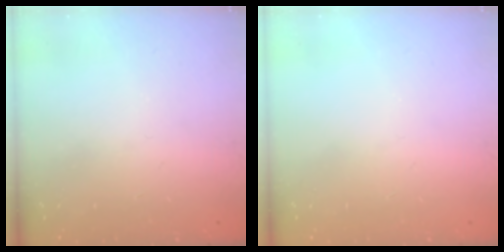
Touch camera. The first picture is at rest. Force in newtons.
{"total": 0.0}